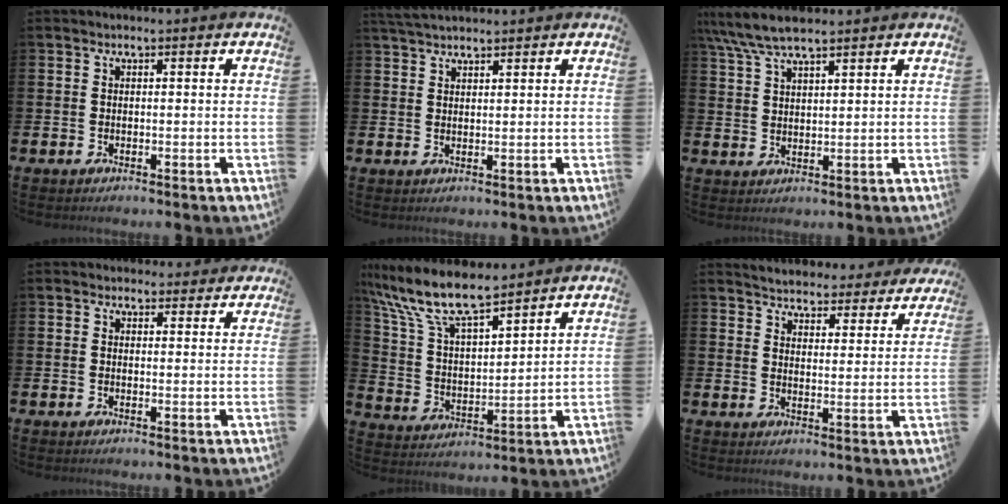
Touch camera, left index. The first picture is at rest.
{"total": 2.8, "force": [2.7, 0.6, 0.8], "torque": [-0.015, -0.006, 0.049]}
{"total": 6.7, "force": [5.8, 1.2, 3.1], "torque": [-0.069, -0.017, 0.105]}
{"total": 2.0, "force": [1.8, 0.9, -0.1], "torque": [0.019, -0.007, 0.029]}
{"total": 10.3, "force": [9.1, 2.2, 4.2], "torque": [-0.121, -0.047, 0.163]}
{"total": 4.3, "force": [4.3, 0.6, 0.0], "torque": [-0.014, -0.036, 0.071]}